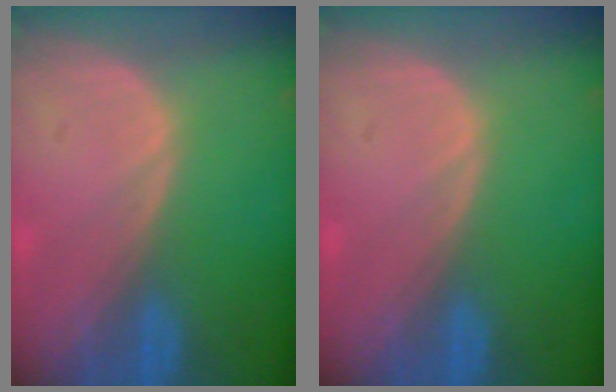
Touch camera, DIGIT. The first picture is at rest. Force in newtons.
{"total": 0.0}